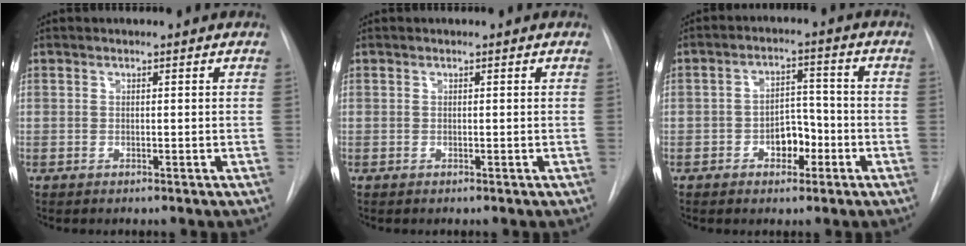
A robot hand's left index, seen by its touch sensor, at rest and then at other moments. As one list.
[{"total": 0.0}, {"total": 5.5, "force": [-2.5, 3.2, 3.6], "torque": [-0.051, 0.012, -0.041]}]